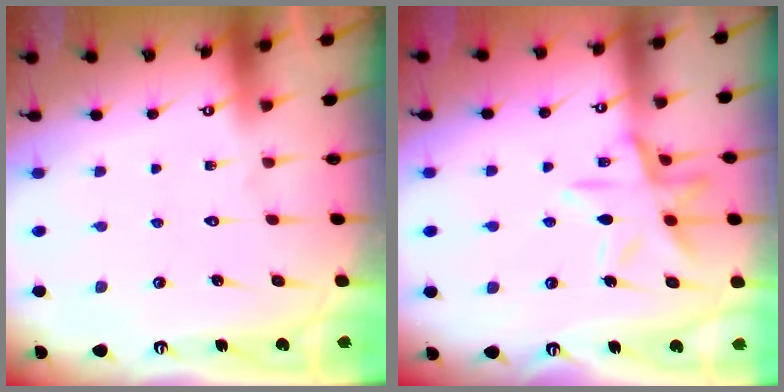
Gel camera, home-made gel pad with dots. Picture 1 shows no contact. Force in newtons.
{"total": 14.1, "press": 14.1, "slide": 0.9}